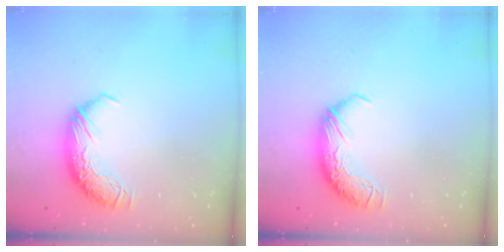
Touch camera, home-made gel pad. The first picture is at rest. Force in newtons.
{"total": 0.0}